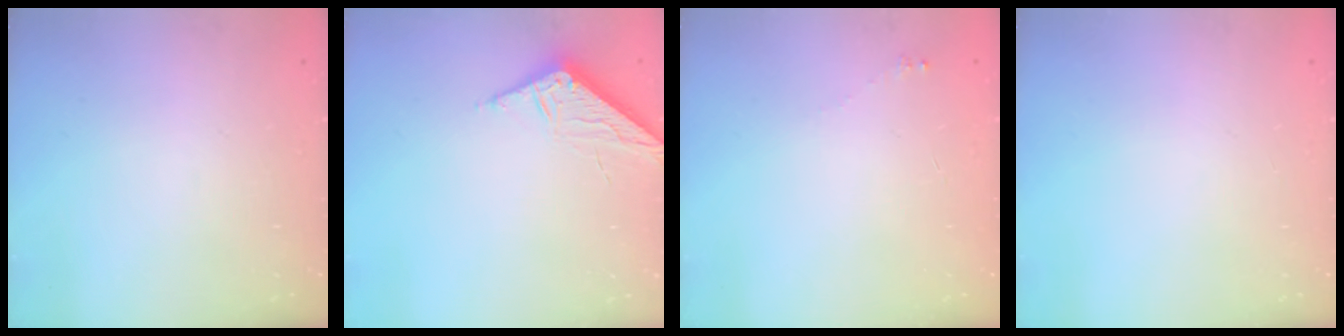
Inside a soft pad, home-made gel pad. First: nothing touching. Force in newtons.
{"total": 6.6, "press": 6.6, "slide": 0.1}
{"total": 1.7, "press": 1.6, "slide": 0.2}
{"total": 0.0}